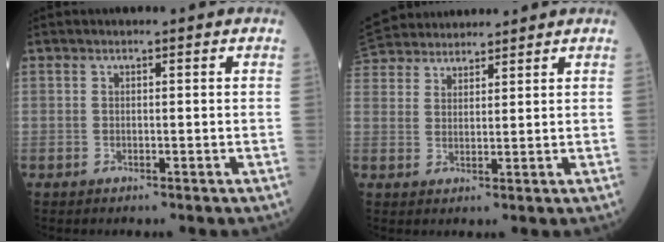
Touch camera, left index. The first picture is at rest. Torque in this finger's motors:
{"motor_torque": [0.89, -1.25, 0.27, 0.08]}